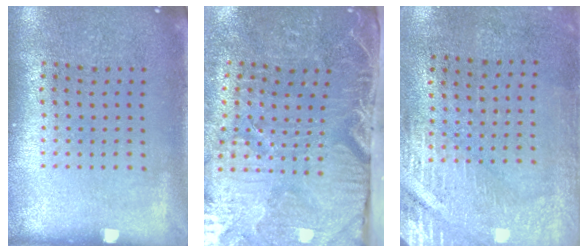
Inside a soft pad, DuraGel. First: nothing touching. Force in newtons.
{"total": 4.8, "press": 4.2, "slide": 2.3}
{"total": 2.9, "press": 2.5, "slide": 1.4}